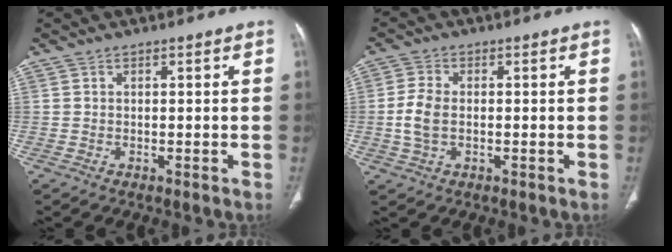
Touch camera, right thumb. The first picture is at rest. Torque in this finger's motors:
{"motor_torque": [-0.35, 0.42, 0.03, 0.21, 0.01]}